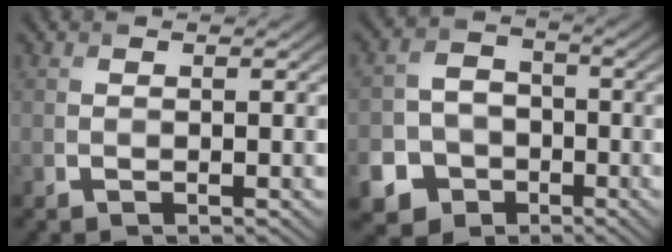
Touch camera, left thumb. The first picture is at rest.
{"total": 9.5, "force": [-4.7, 7.7, 2.8], "torque": [-0.067, -0.026, -0.105]}